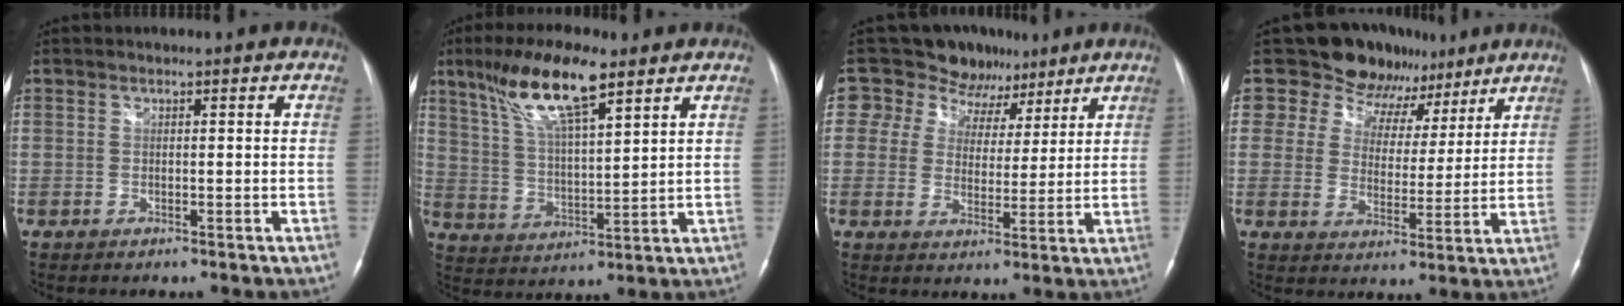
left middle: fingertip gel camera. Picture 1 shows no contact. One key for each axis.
{"total": 12.8, "fx": 8.2, "fy": 2.3, "fz": 9.6, "tx": -0.187, "ty": 0.015, "tz": 0.153}
{"total": 9.7, "fx": 7.4, "fy": 6.3, "fz": 0.4, "tx": -0.004, "ty": 0.009, "tz": 0.097}
{"total": 13.0, "fx": 9.9, "fy": 8.1, "fz": 2.3, "tx": -0.034, "ty": 0.009, "tz": 0.133}